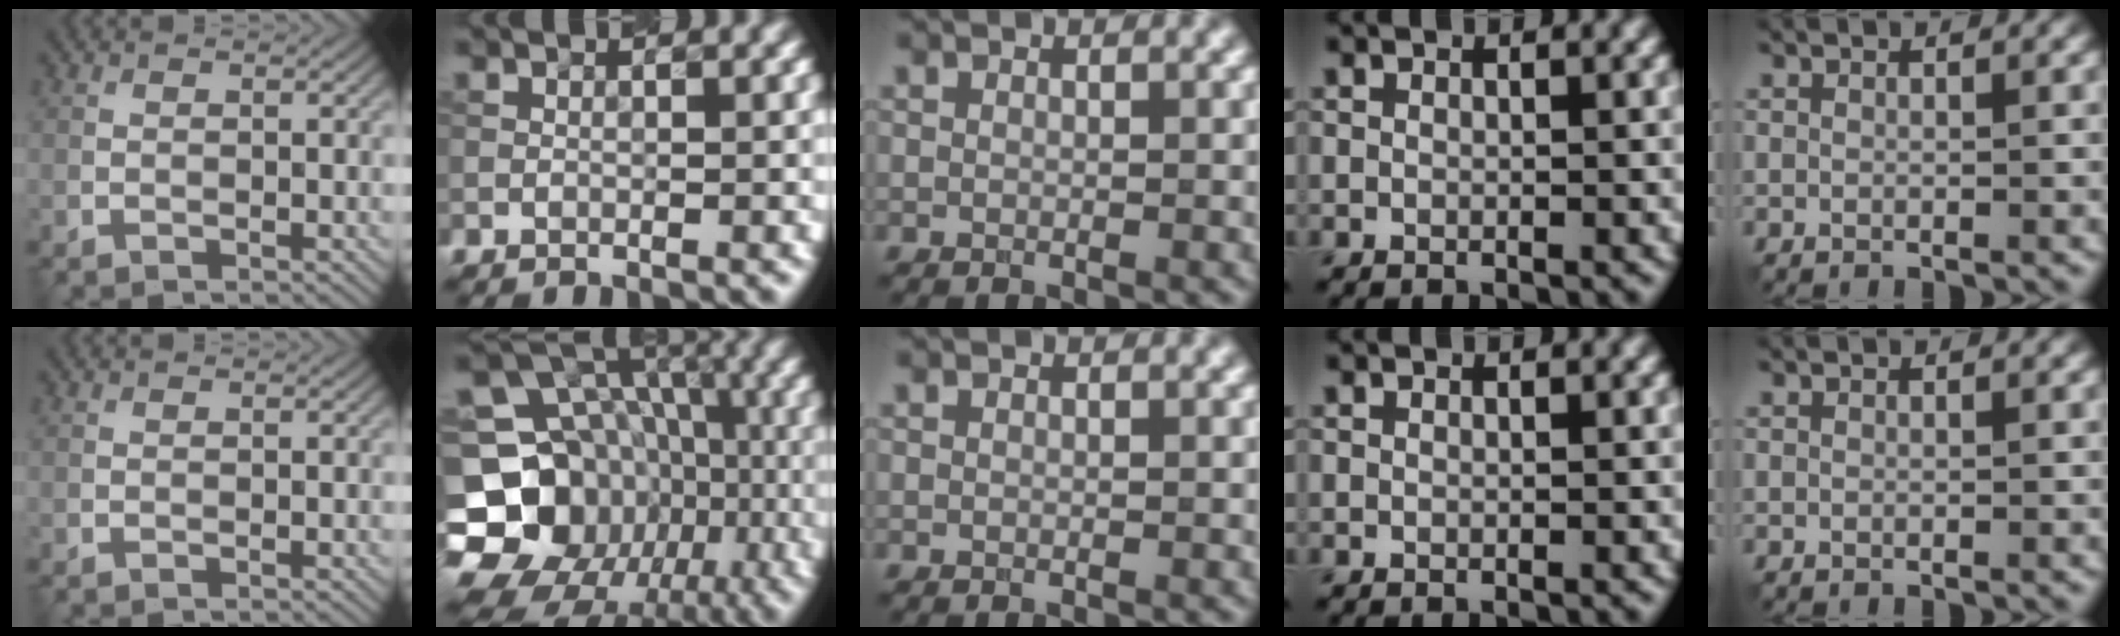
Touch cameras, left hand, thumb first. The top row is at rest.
{"index": {"total": 19.0, "force": [-6.3, 16.3, 7.5], "torque": [-0.144, -0.006, -0.109]}}